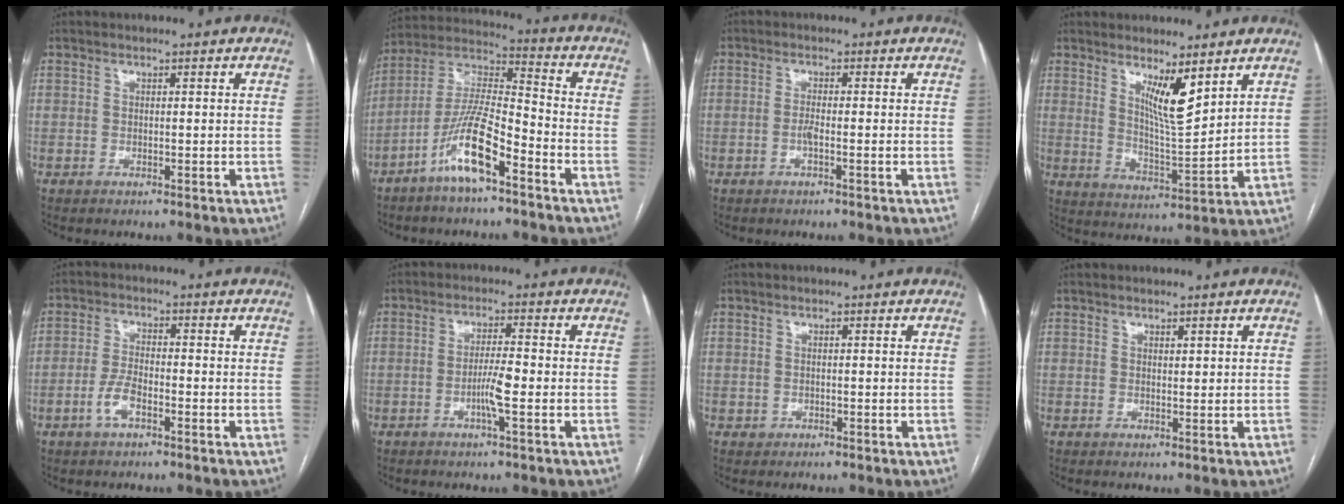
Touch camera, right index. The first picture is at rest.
{"total": 12.1, "force": [-6.7, 2.2, 9.8], "torque": [-0.199, 0.001, -0.130]}
{"total": 1.7, "force": [-0.6, 0.0, 1.6], "torque": [-0.032, -0.001, -0.013]}
{"total": 7.3, "force": [4.4, 0.8, 5.7], "torque": [-0.103, -0.021, 0.083]}
{"total": 4.2, "force": [-2.1, 1.6, 3.2], "torque": [-0.070, 0.003, -0.042]}
{"total": 4.2, "force": [-1.4, 0.0, 4.0], "torque": [-0.076, -0.002, -0.027]}
{"total": 0.8, "force": [-0.3, 0.8, 0.0], "torque": [-0.001, 0.005, -0.005]}
{"total": 0.7, "force": [0.5, 0.2, 0.5], "torque": [-0.007, -0.004, 0.007]}